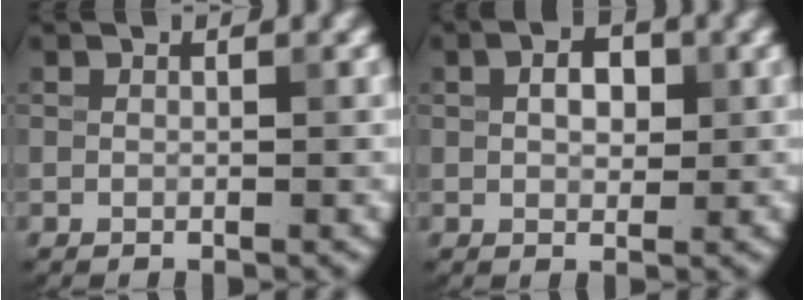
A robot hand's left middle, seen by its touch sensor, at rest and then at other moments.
{"total": 2.6, "force": [0.5, 1.7, 1.9], "torque": [-0.034, 0.003, 0.007]}